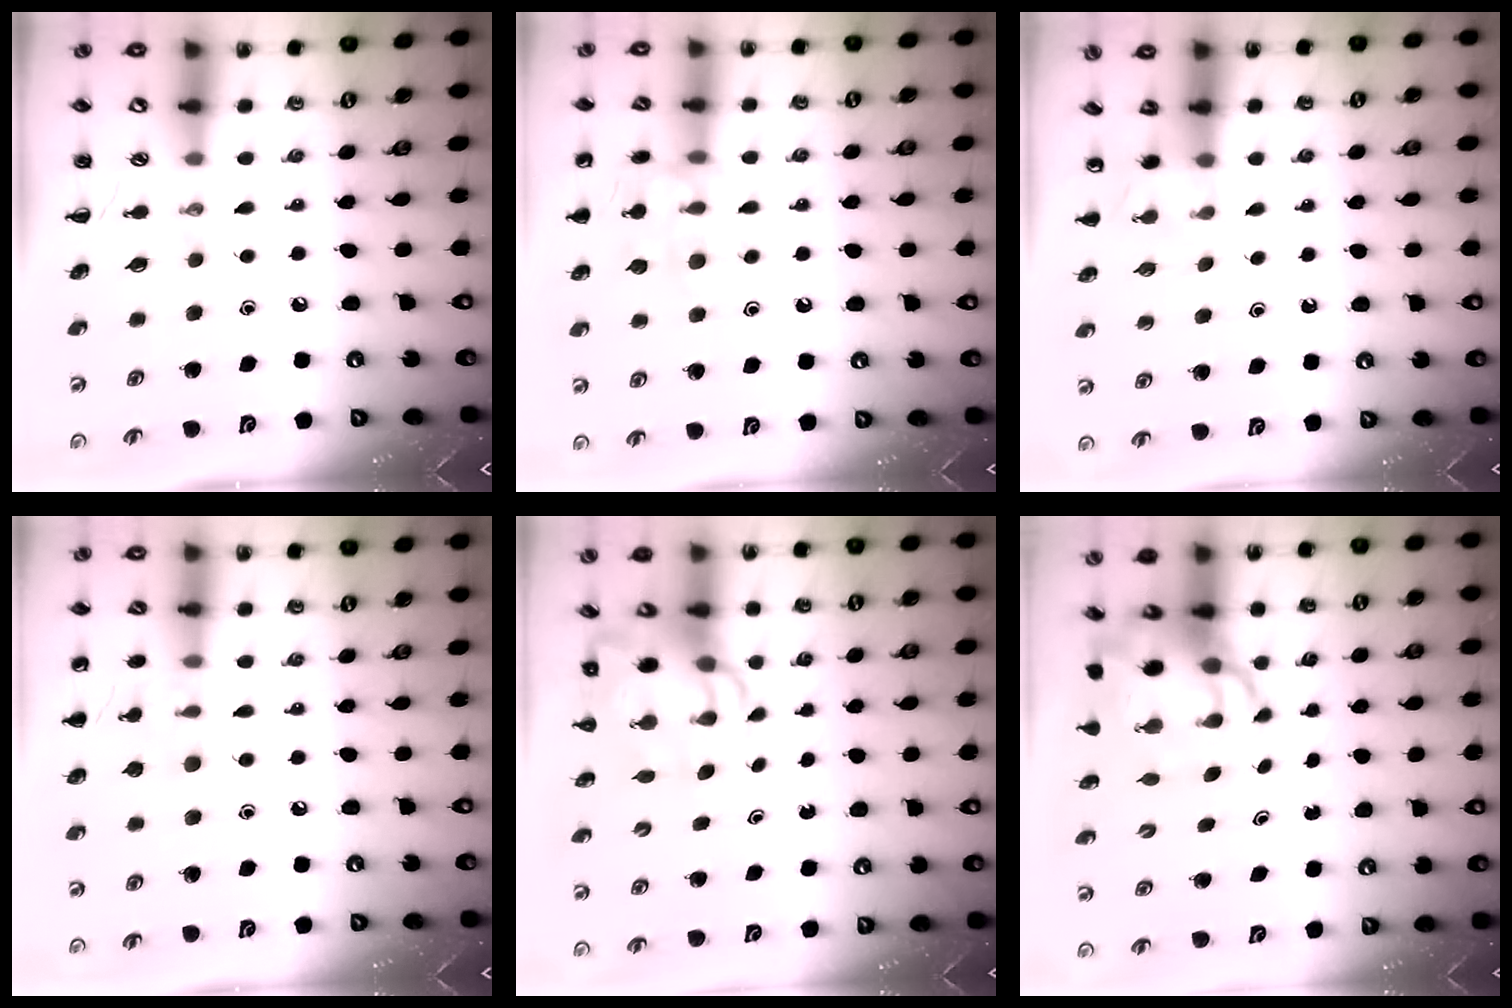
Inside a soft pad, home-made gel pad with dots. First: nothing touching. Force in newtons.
{"total": 13.4, "press": 13.4, "slide": 0.9}
{"total": 2.6, "press": 2.4, "slide": 1.0}
{"total": 7.7, "press": 7.5, "slide": 1.8}
{"total": 7.7, "press": 7.4, "slide": 2.2}
{"total": 9.3, "press": 8.9, "slide": 2.7}